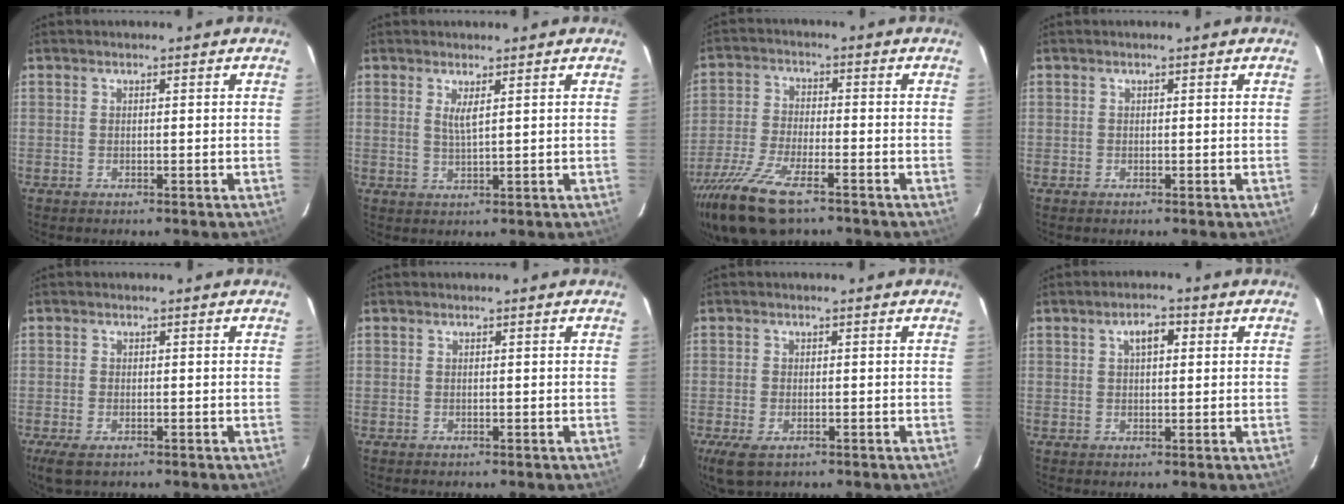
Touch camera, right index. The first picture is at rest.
{"total": 2.2, "force": [1.1, 0.0, 1.9], "torque": [-0.033, -0.001, 0.019]}
{"total": 13.3, "force": [-9.2, 4.2, 8.6], "torque": [-0.199, -0.035, -0.180]}
{"total": 0.6, "force": [-0.2, 0.6, -0.1], "torque": [0.001, 0.001, -0.003]}
{"total": 4.0, "force": [-2.3, 2.0, 2.6], "torque": [-0.058, -0.014, -0.040]}
{"total": 0.0}
{"total": 5.1, "force": [-2.6, 2.7, 3.4], "torque": [-0.076, -0.018, -0.046]}
{"total": 3.6, "force": [1.2, 1.8, 2.8], "torque": [-0.047, 0.013, 0.021]}